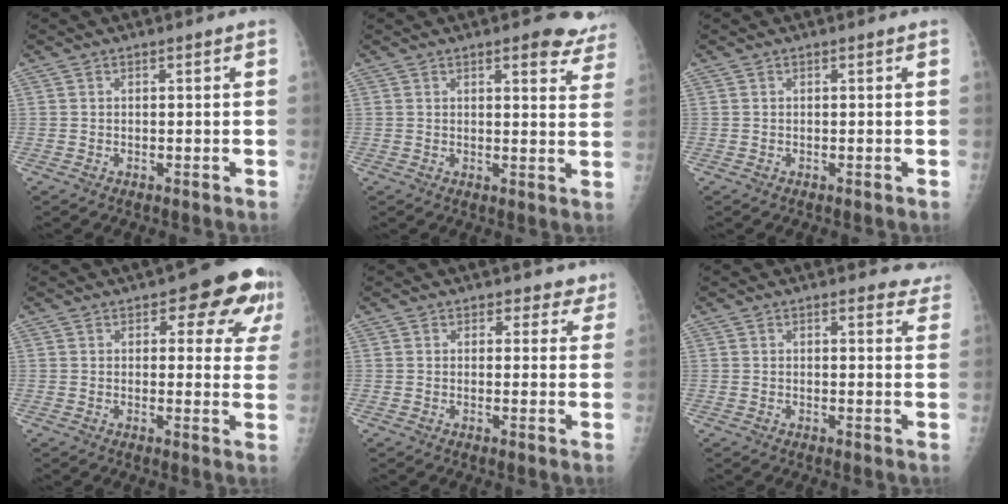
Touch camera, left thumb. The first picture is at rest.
{"total": 8.6, "force": [6.6, 3.1, 4.5], "torque": [-0.017, -0.033, 0.059]}
{"total": 0.0}
{"total": 11.2, "force": [6.3, 5.1, 7.8], "torque": [-0.042, -0.025, 0.063]}
{"total": 3.7, "force": [2.8, 2.4, 0.1], "torque": [0.040, -0.015, 0.023]}
{"total": 5.0, "force": [4.5, 1.9, 1.0], "torque": [0.022, -0.023, 0.034]}